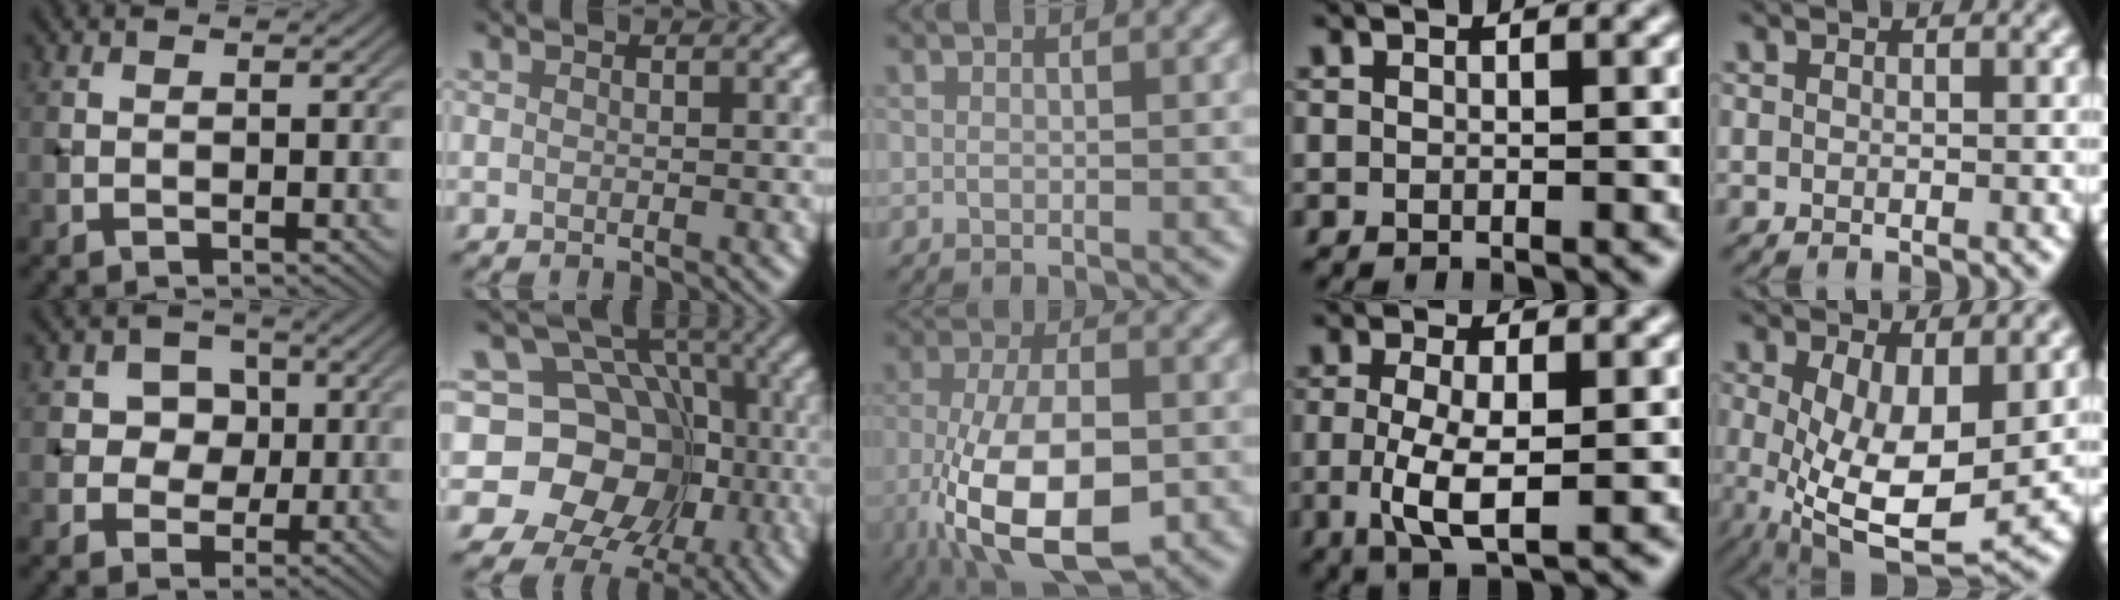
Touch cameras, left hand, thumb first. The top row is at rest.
{"thumb": {"total": 5.2, "force": [1.0, 4.8, 1.9], "torque": [-0.029, 0.008, 0.005]}, "index": {"total": 14.4, "force": [-2.1, 12.9, 6.0], "torque": [-0.098, 0.041, -0.063]}, "middle": {"total": 10.5, "force": [-3.5, 4.9, 8.6], "torque": [-0.178, -0.015, -0.059]}, "ring": {"total": 4.3, "force": [-0.5, 1.3, 4.0], "torque": [-0.089, -0.009, -0.009]}, "little": {"total": 8.9, "force": [-0.7, 4.1, 7.8], "torque": [-0.160, -0.020, 0.003]}}